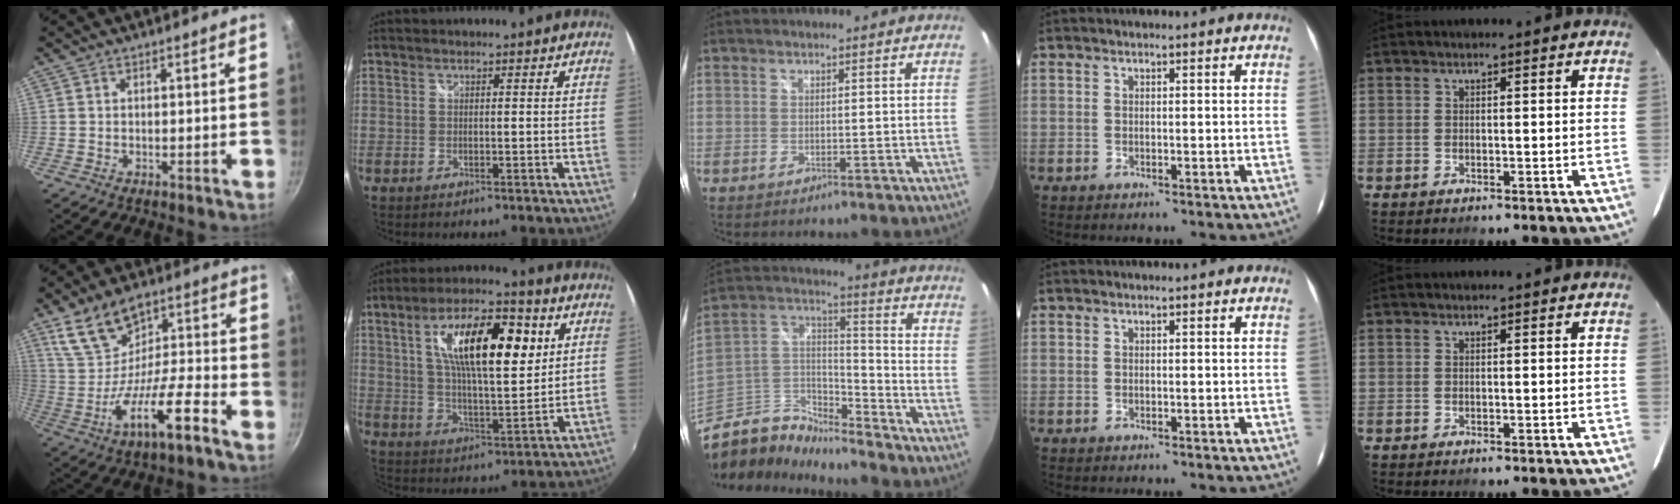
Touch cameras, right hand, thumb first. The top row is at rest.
{"thumb": {"total": 13.6, "force": [-2.8, 6.3, 11.8], "torque": [-0.174, 0.023, -0.054]}, "index": {"total": 18.2, "force": [5.8, 6.5, 16.0], "torque": [-0.269, 0.020, 0.096]}, "middle": {"total": 12.7, "force": [-9.6, 6.8, 4.6], "torque": [-0.119, 0.027, -0.186]}}